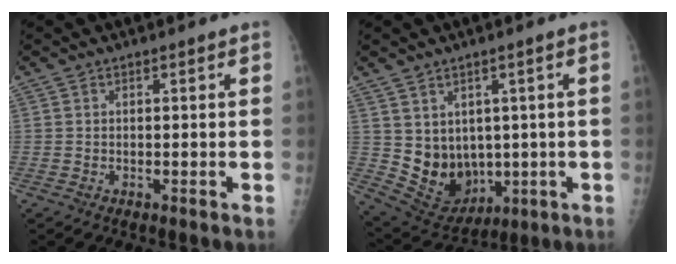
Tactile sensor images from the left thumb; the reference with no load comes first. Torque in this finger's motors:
{"motor_torque": [-0.03, 0.26, 0.52, -0.24, 0.16]}